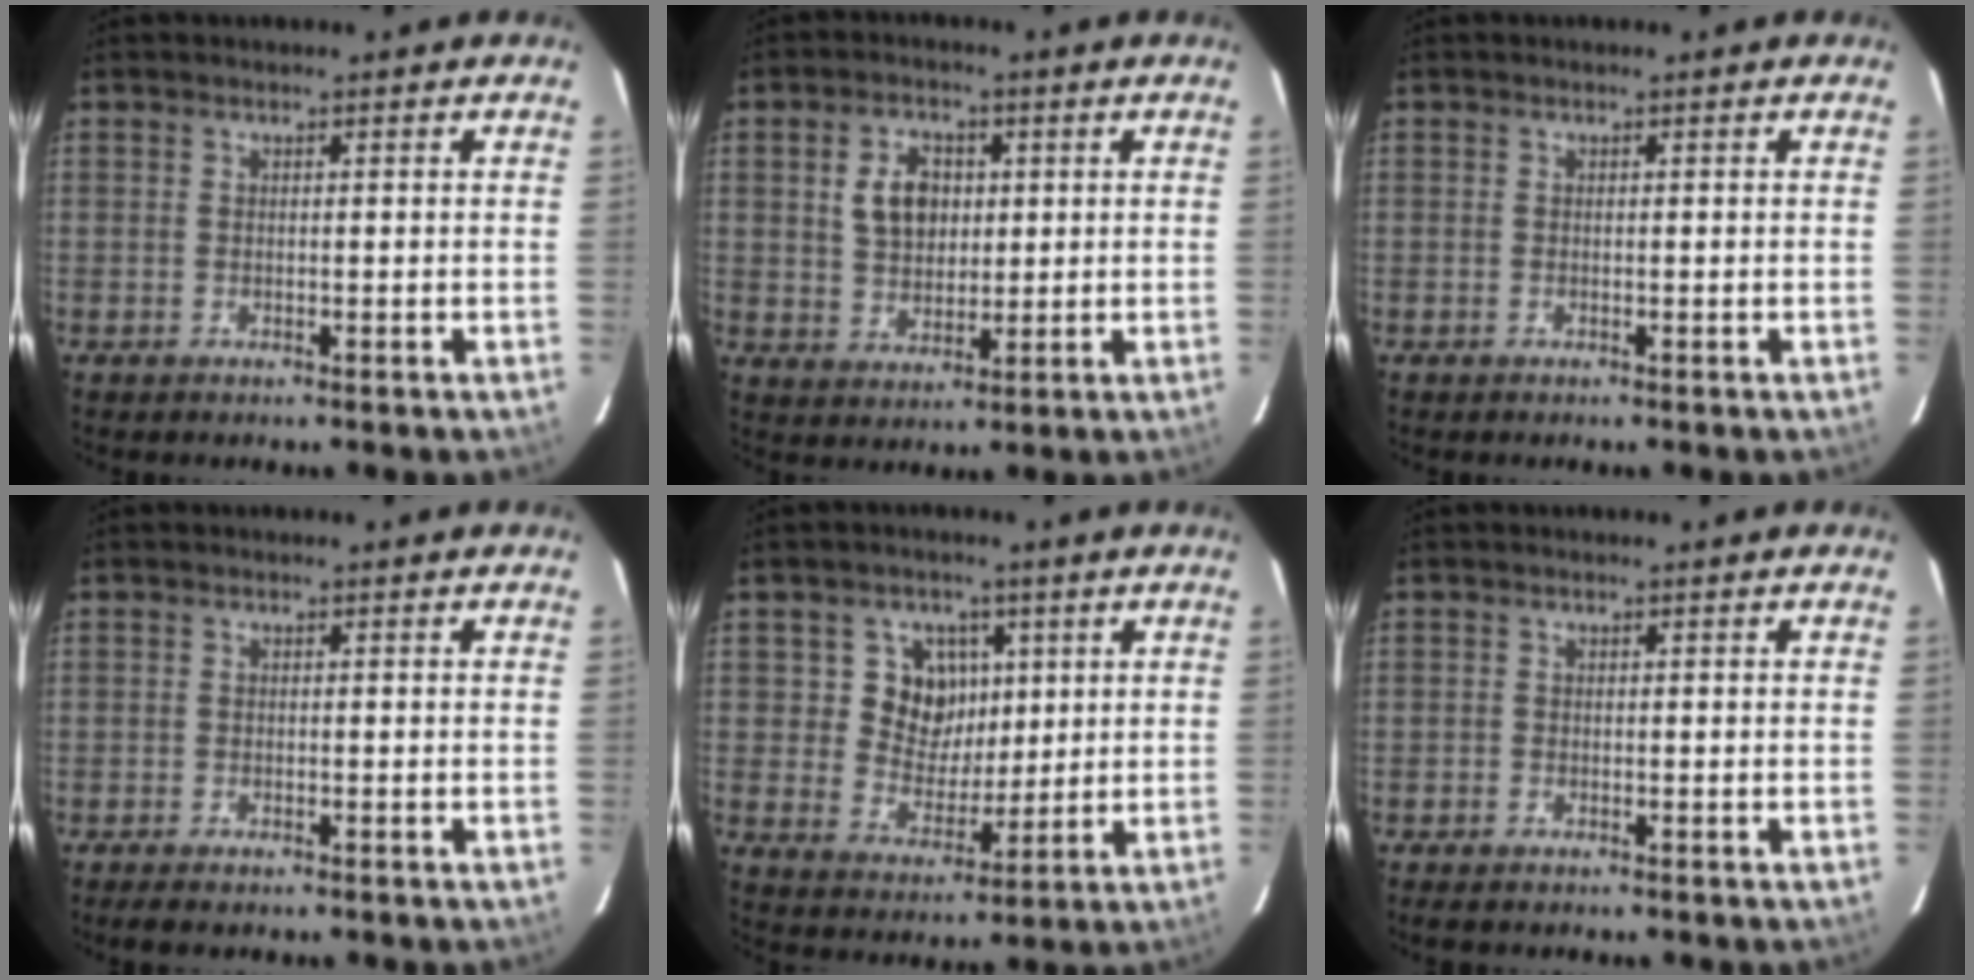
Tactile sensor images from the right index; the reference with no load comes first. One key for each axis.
{"total": 7.3, "fx": 1.7, "fy": 5.2, "fz": 4.9, "tx": -0.091, "ty": 0.014, "tz": 0.037}
{"total": 0.0}
{"total": 2.3, "fx": -1.9, "fy": 0.6, "fz": 1.2, "tx": -0.025, "ty": -0.009, "tz": -0.035}
{"total": 8.3, "fx": 2.4, "fy": 7.5, "fz": 2.7, "tx": -0.052, "ty": 0.004, "tz": 0.046}
{"total": 1.4, "fx": -1.2, "fy": 0.5, "fz": 0.5, "tx": -0.013, "ty": -0.003, "tz": -0.022}